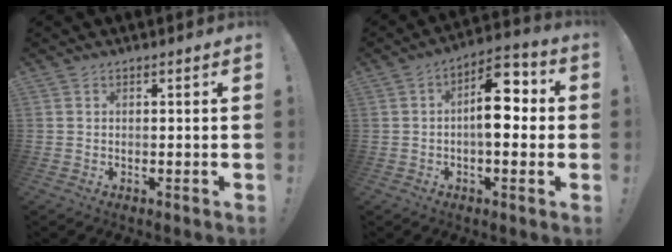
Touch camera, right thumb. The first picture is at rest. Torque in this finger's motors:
{"motor_torque": [1.04, 1.71, 1.29, -0.35, 0.34]}